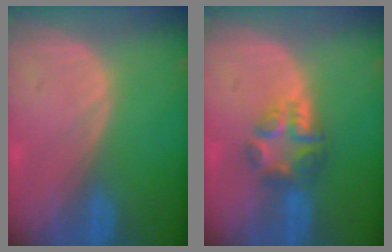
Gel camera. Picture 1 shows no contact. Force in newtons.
{"total": 6.0, "press": 5.2, "slide": 3.1}